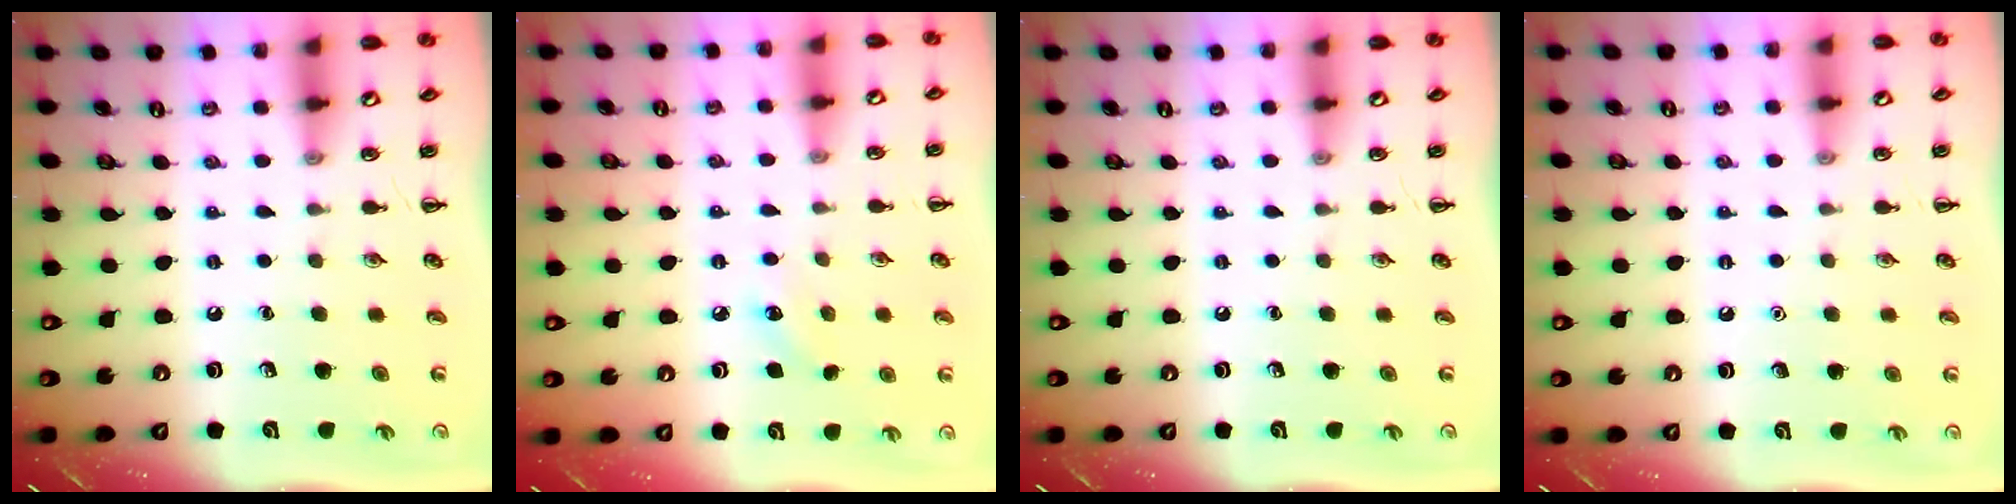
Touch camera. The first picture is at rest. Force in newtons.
{"total": 7.1, "press": 6.7, "slide": 2.1}
{"total": 0.0}
{"total": 1.6, "press": 1.6, "slide": 0.1}